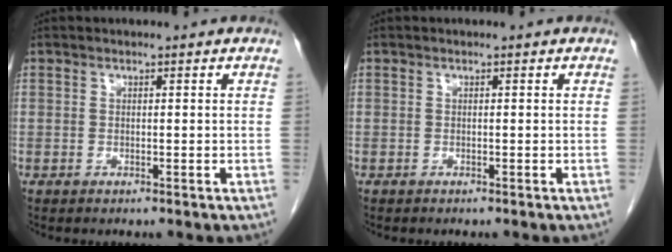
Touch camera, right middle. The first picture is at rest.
{"total": 0.0}